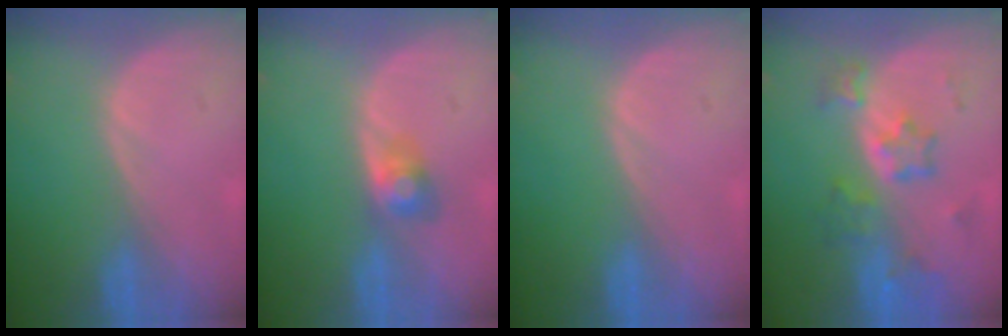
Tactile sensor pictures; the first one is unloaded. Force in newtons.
{"total": 2.9, "press": 2.9, "slide": 0.0}
{"total": 0.0}
{"total": 7.1, "press": 6.5, "slide": 2.9}